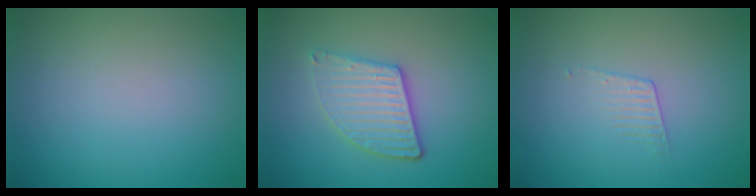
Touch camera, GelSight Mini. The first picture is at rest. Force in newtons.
{"total": 3.8, "press": 3.2, "slide": 2.0}
{"total": 1.1, "press": 0.2, "slide": 1.1}